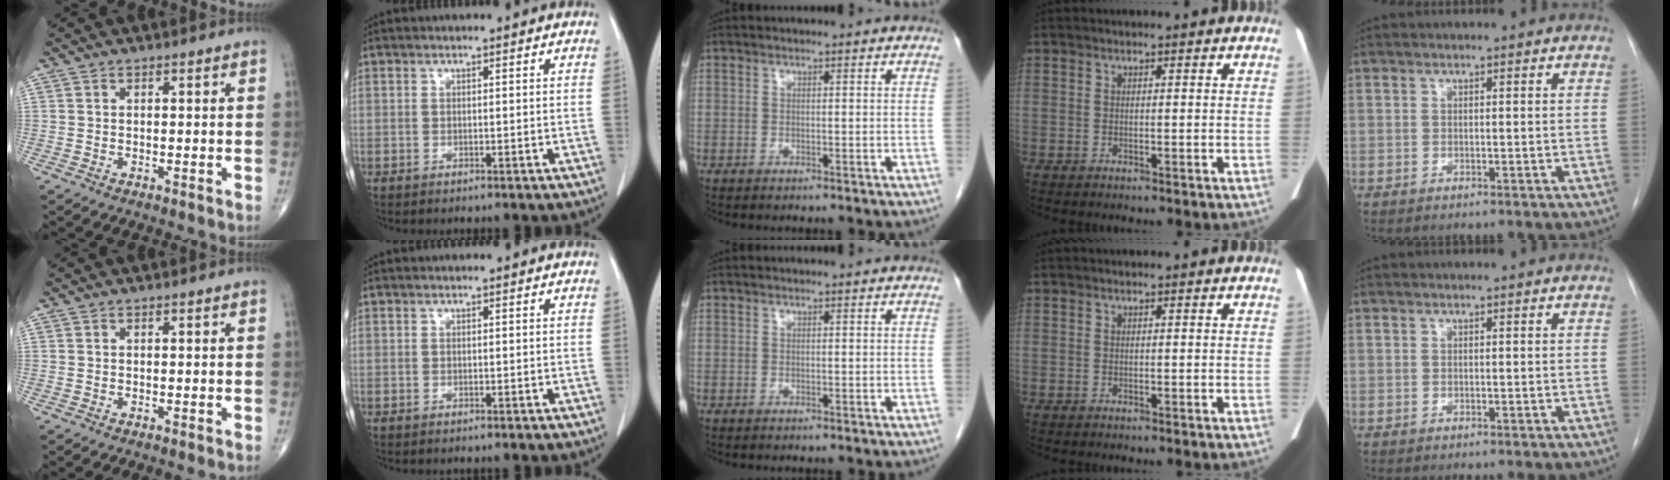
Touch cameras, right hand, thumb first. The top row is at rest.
{}